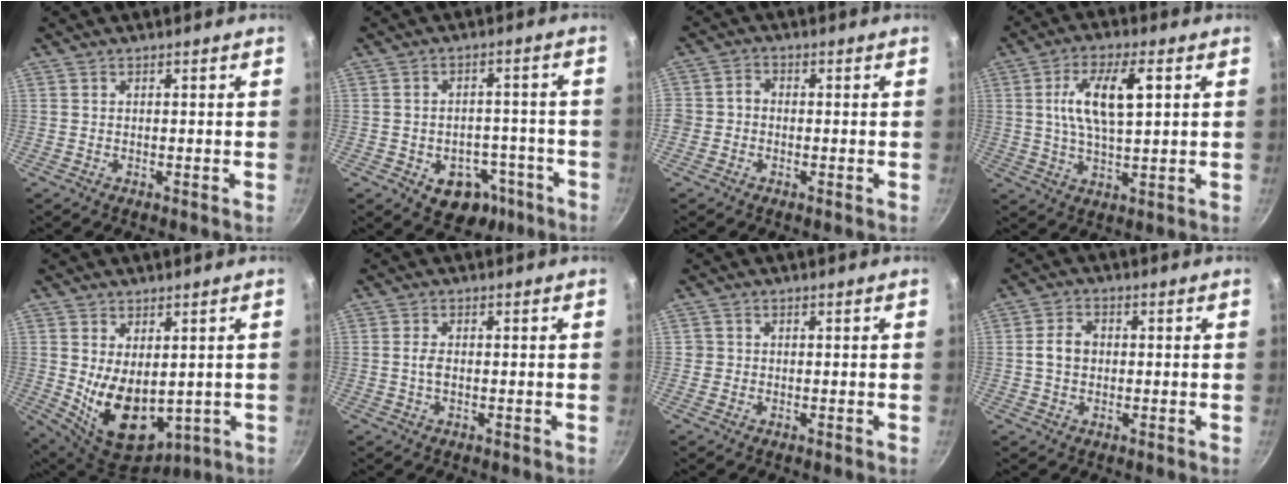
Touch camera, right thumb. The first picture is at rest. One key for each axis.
{"total": 9.7, "fx": -4.7, "fy": 6.8, "fz": 4.9, "tx": -0.042, "ty": 0.040, "tz": -0.055}
{"total": 4.3, "fx": -0.8, "fy": 3.7, "fz": 1.9, "tx": -0.023, "ty": 0.018, "tz": -0.019}
{"total": 11.4, "fx": 2.7, "fy": 4.4, "fz": 10.1, "tx": -0.187, "ty": 0.002, "tz": 0.048}
{"total": 13.3, "fx": -0.7, "fy": 7.9, "fz": 10.7, "tx": -0.162, "ty": -0.019, "tz": 0.023}
{"total": 2.1, "fx": -0.2, "fy": 1.1, "fz": 1.7, "tx": -0.036, "ty": 0.000, "tz": -0.006}
{"total": 1.2, "fx": 0.0, "fy": 1.2, "fz": 0.0, "tx": 0.006, "ty": 0.005, "tz": -0.002}
{"total": 4.8, "fx": 0.1, "fy": 3.6, "fz": 3.1, "tx": -0.053, "ty": 0.012, "tz": -0.001}